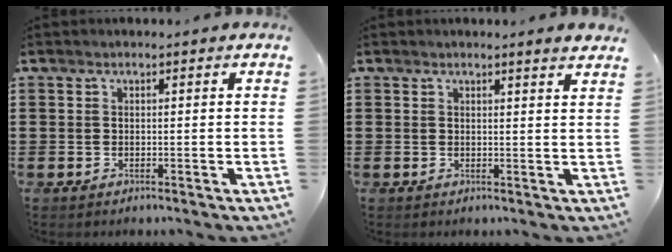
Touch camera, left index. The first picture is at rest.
{"total": 1.6, "force": [1.4, -0.2, 0.6], "torque": [-0.014, -0.002, 0.028]}